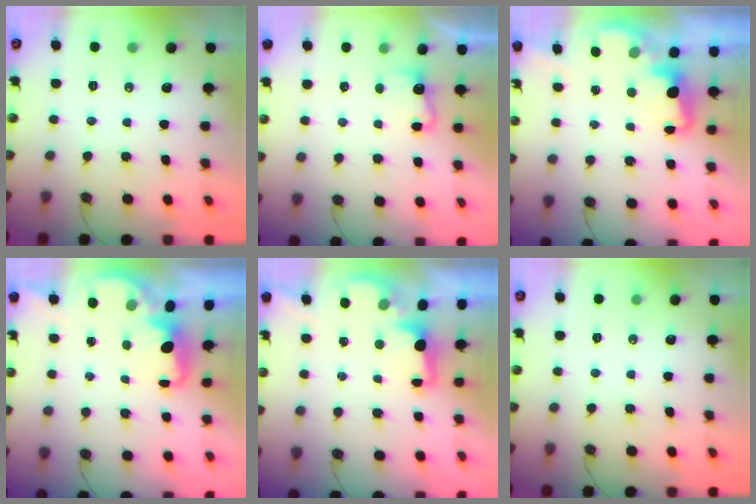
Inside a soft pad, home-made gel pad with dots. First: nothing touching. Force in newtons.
{"total": 3.0, "press": 2.8, "slide": 1.0}
{"total": 2.5, "press": 2.5, "slide": 0.5}
{"total": 1.6, "press": 1.4, "slide": 0.7}
{"total": 2.1, "press": 1.9, "slide": 0.8}
{"total": 0.0}